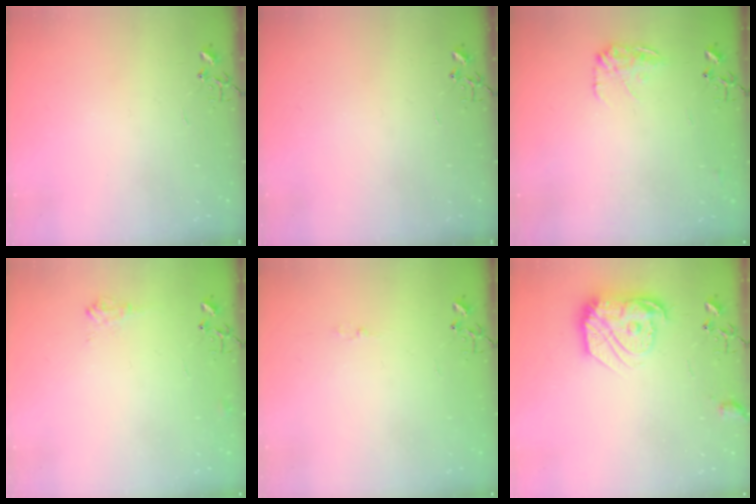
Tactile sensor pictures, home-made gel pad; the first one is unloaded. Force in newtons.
{"total": 0.0}
{"total": 10.8, "press": 10.7, "slide": 0.6}
{"total": 7.3, "press": 7.3, "slide": 1.0}
{"total": 3.4, "press": 3.4, "slide": 0.5}
{"total": 17.9, "press": 17.9, "slide": 1.2}